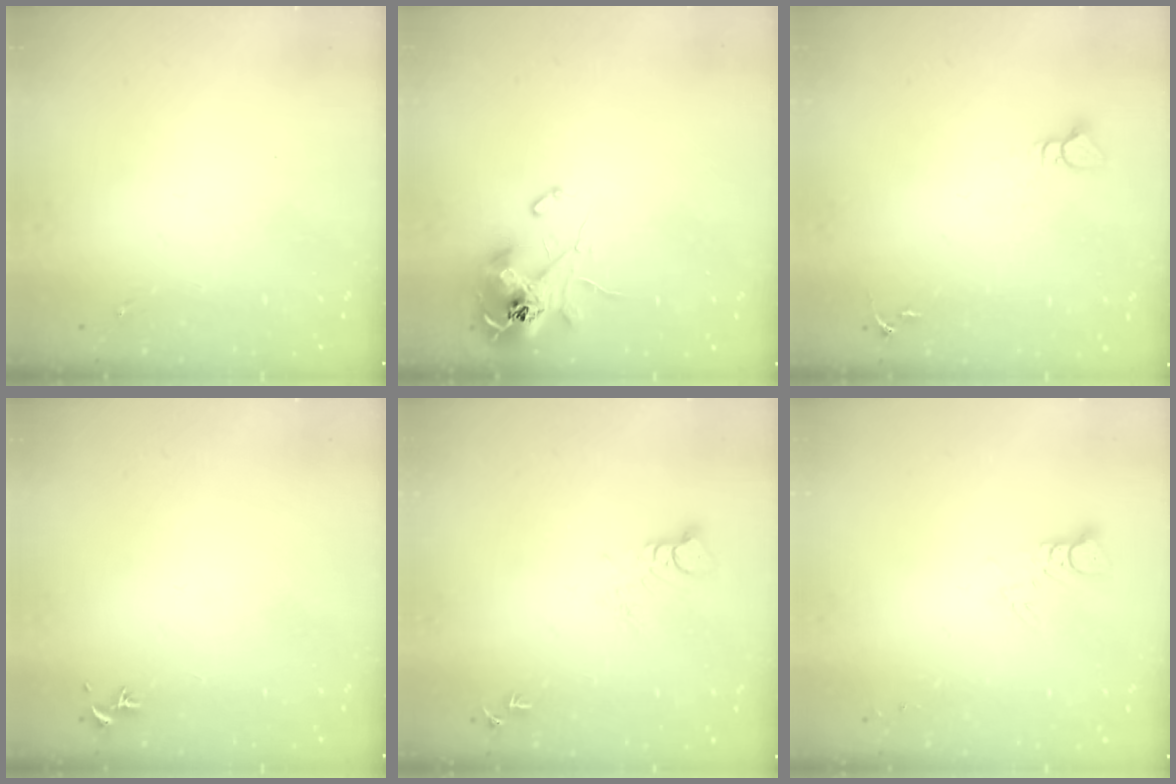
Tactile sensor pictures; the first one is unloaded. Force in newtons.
{"total": 12.4, "press": 12.4, "slide": 1.0}
{"total": 3.9, "press": 3.8, "slide": 0.3}
{"total": 0.8, "press": 0.7, "slide": 0.3}
{"total": 4.7, "press": 4.7, "slide": 0.3}
{"total": 3.2, "press": 3.2, "slide": 0.0}